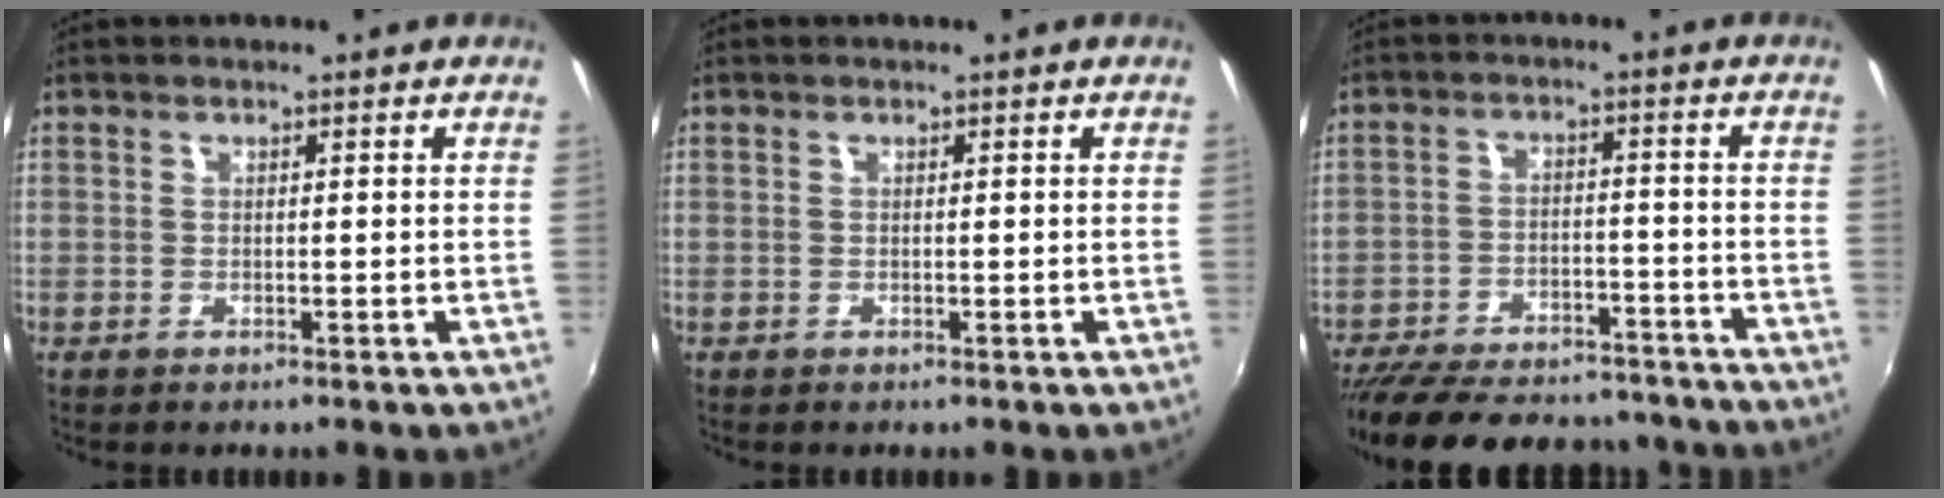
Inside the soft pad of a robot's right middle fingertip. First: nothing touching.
{"total": 0.0}
{"total": 22.1, "force": [-18.8, 8.0, 8.5], "torque": [-0.186, 0.006, -0.254]}